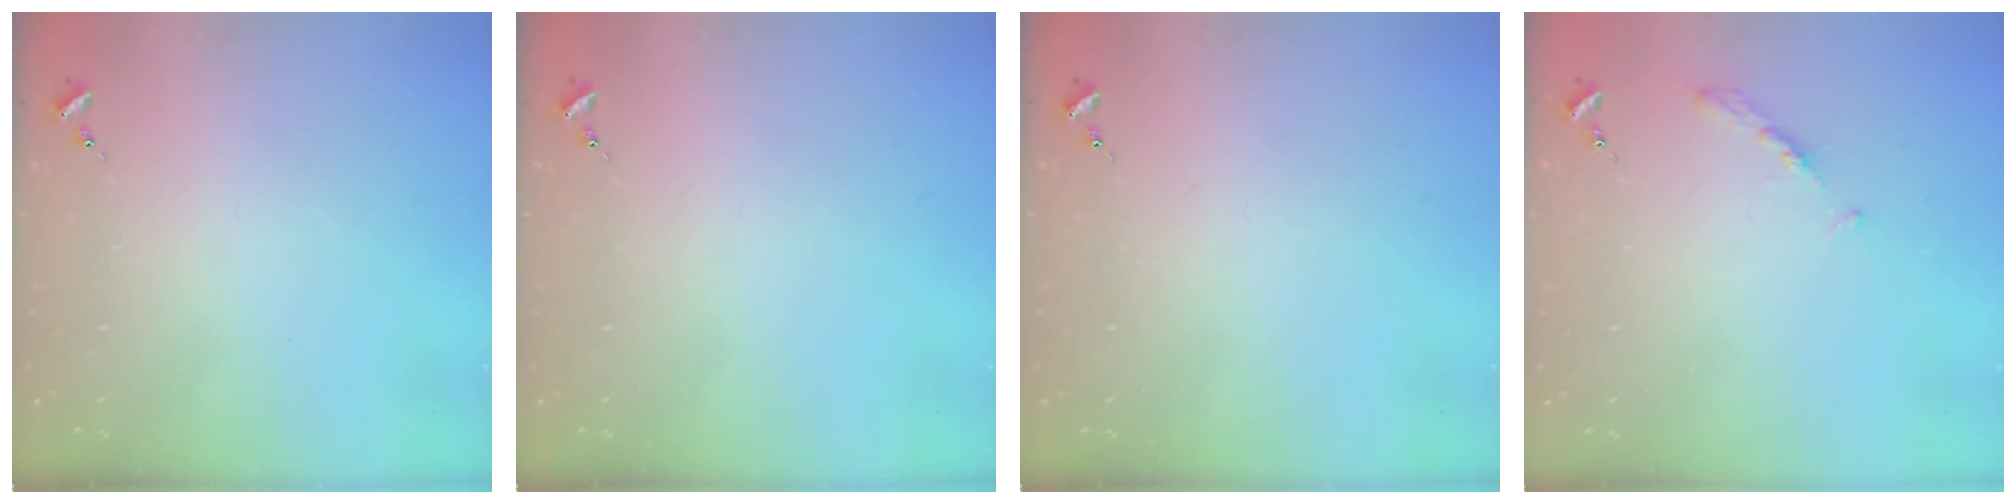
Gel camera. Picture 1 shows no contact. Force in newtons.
{"total": 0.0}
{"total": 0.0}
{"total": 3.7, "press": 3.6, "slide": 0.4}